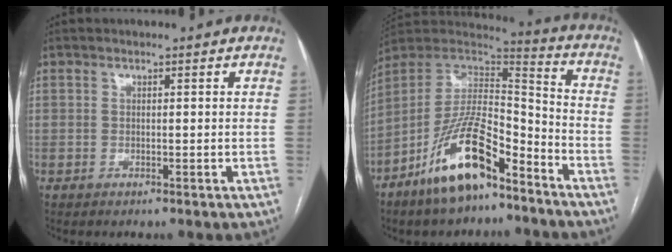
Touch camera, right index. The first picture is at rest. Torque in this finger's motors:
{"motor_torque": [1.01, -0.84, 0.50, 0.00]}